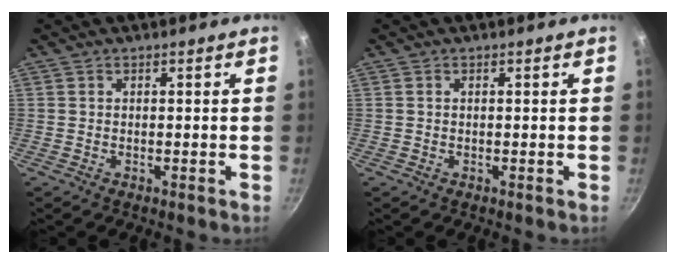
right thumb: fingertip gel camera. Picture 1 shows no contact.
{"total": 0.0}